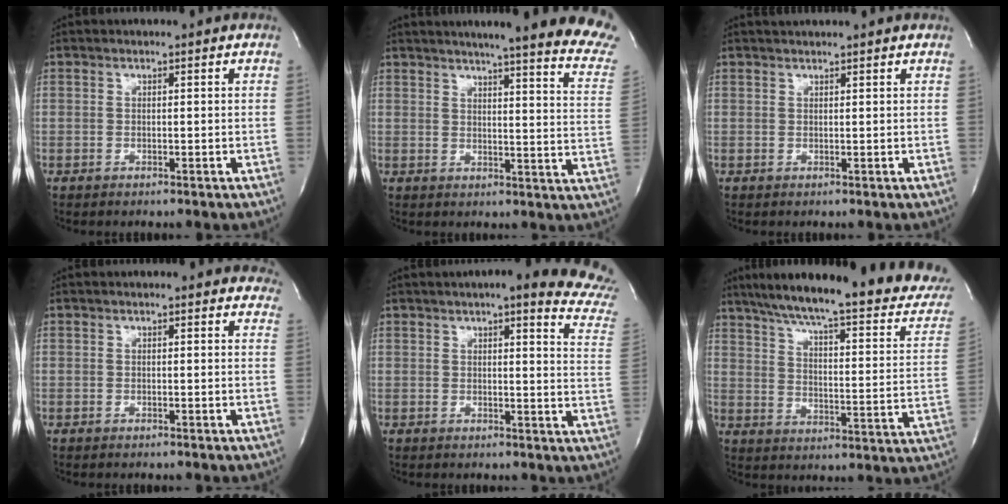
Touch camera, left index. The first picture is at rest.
{"total": 24.1, "force": [20.8, 1.1, 12.2], "torque": [-0.151, -0.073, 0.234]}
{"total": 3.0, "force": [2.8, -0.2, 1.0], "torque": [-0.014, 0.024, 0.042]}
{"total": 4.6, "force": [3.8, 1.9, 1.7], "torque": [-0.005, 0.009, 0.028]}
{"total": 16.9, "force": [14.1, 2.0, 9.1], "torque": [-0.100, -0.033, 0.142]}
{"total": 29.1, "force": [24.0, 3.9, 16.0], "torque": [-0.245, -0.039, 0.308]}